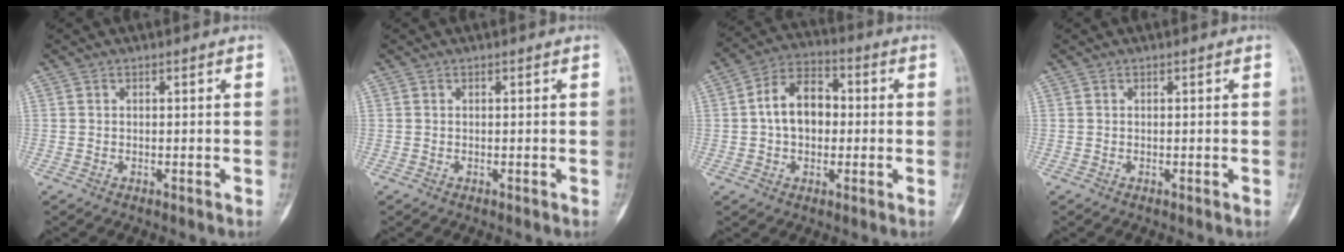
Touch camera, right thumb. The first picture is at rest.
{"total": 0.0}
{"total": 10.6, "force": [0.4, 7.3, 7.6], "torque": [-0.111, 0.026, -0.003]}
{"total": 0.0}